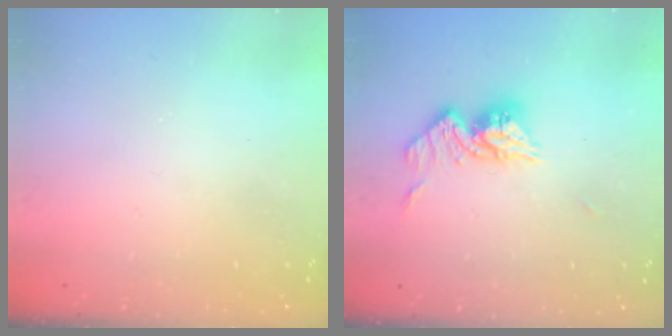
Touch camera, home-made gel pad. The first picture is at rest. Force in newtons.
{"total": 10.9, "press": 10.9, "slide": 0.9}